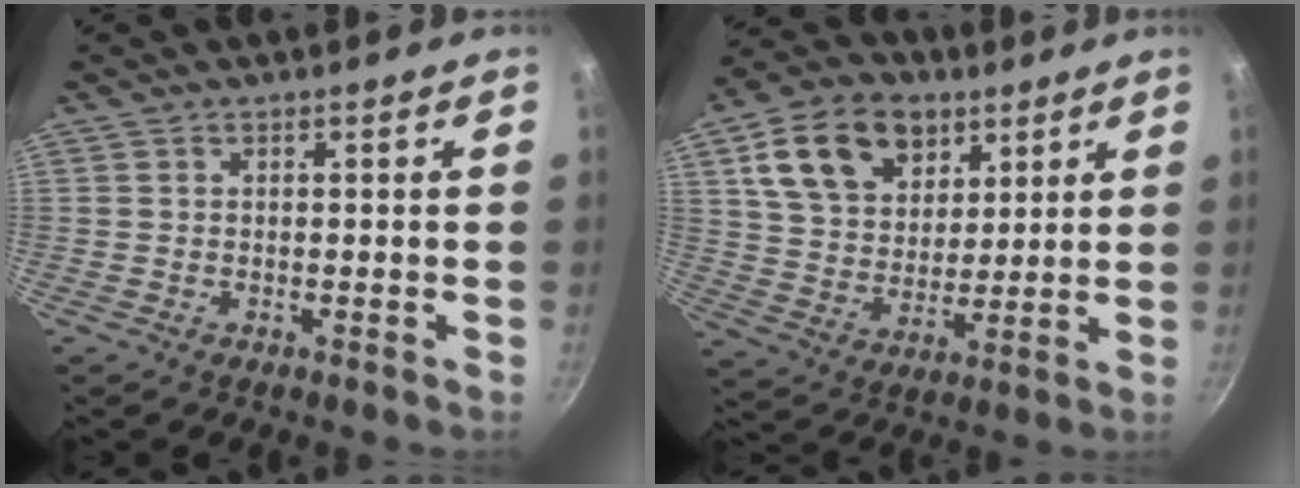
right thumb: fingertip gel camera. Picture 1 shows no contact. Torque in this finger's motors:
{"motor_torque": [-0.03, 0.36, 0.36, -0.06, 0.12]}